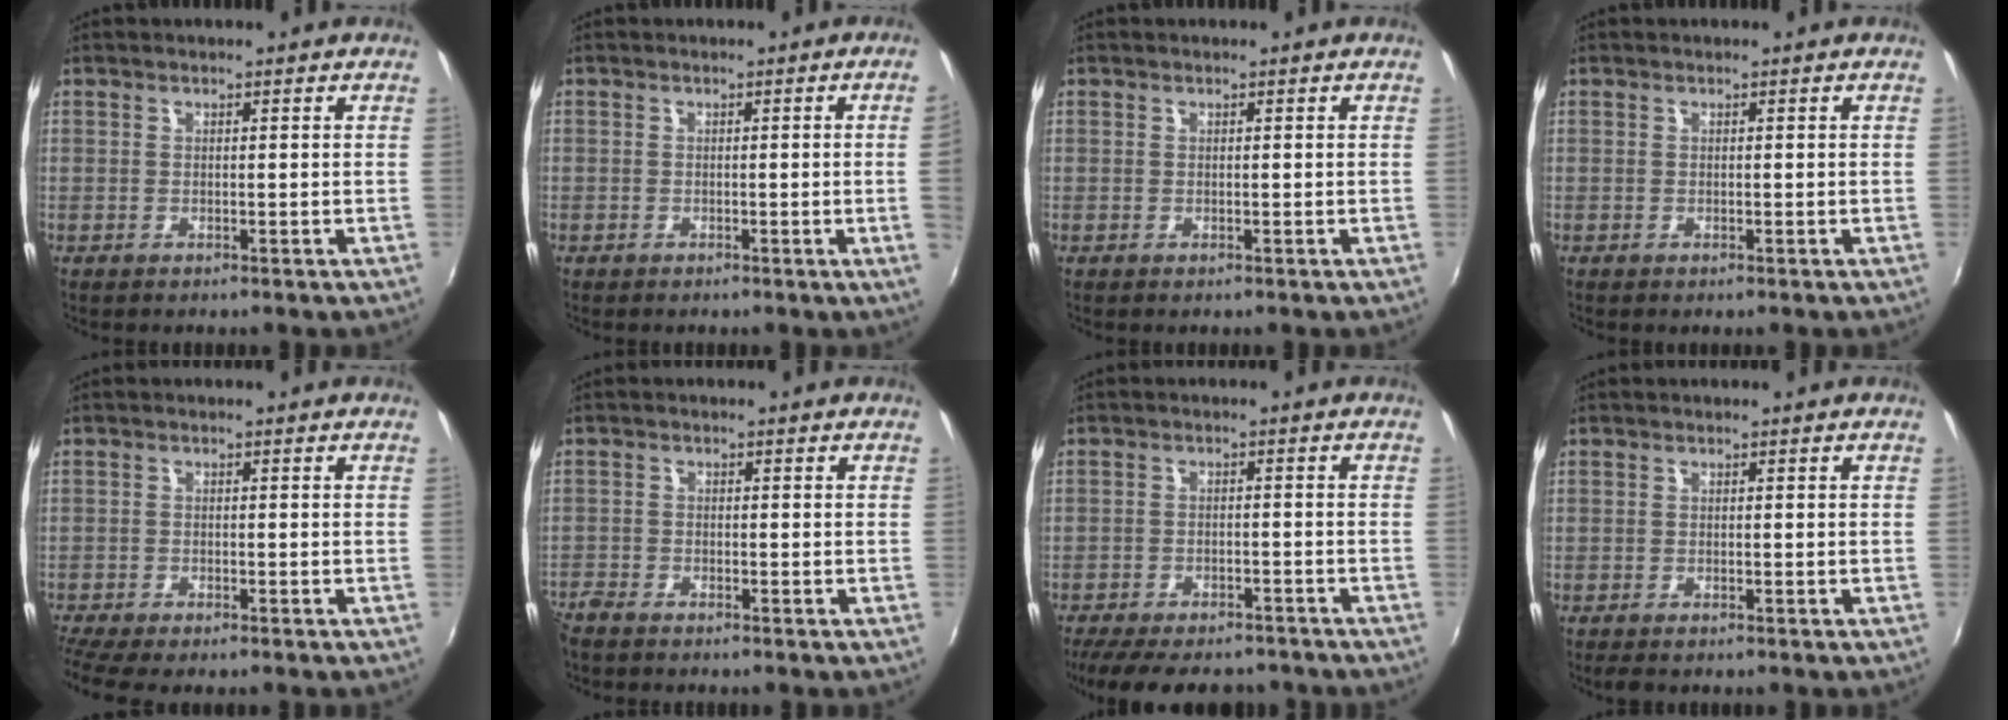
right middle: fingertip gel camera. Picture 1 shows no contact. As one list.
[{"total": 2.0, "force": [-0.2, -1.2, 1.6], "torque": [-0.026, -0.011, 0.000]}, {"total": 0.0}, {"total": 0.0}, {"total": 4.9, "force": [-4.3, 0.5, 2.3], "torque": [-0.063, -0.029, -0.078]}, {"total": 3.4, "force": [-3.1, 0.9, 1.0], "torque": [-0.032, -0.014, -0.064]}, {"total": 15.0, "force": [-12.3, 5.2, 6.8], "torque": [-0.147, -0.022, -0.174]}, {"total": 1.8, "force": [-1.4, 0.6, 1.0], "torque": [-0.019, -0.010, -0.023]}]